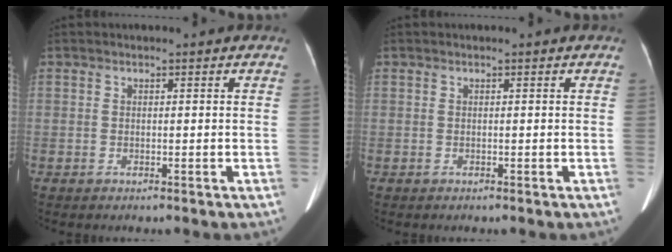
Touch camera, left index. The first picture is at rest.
{"total": 0.0}